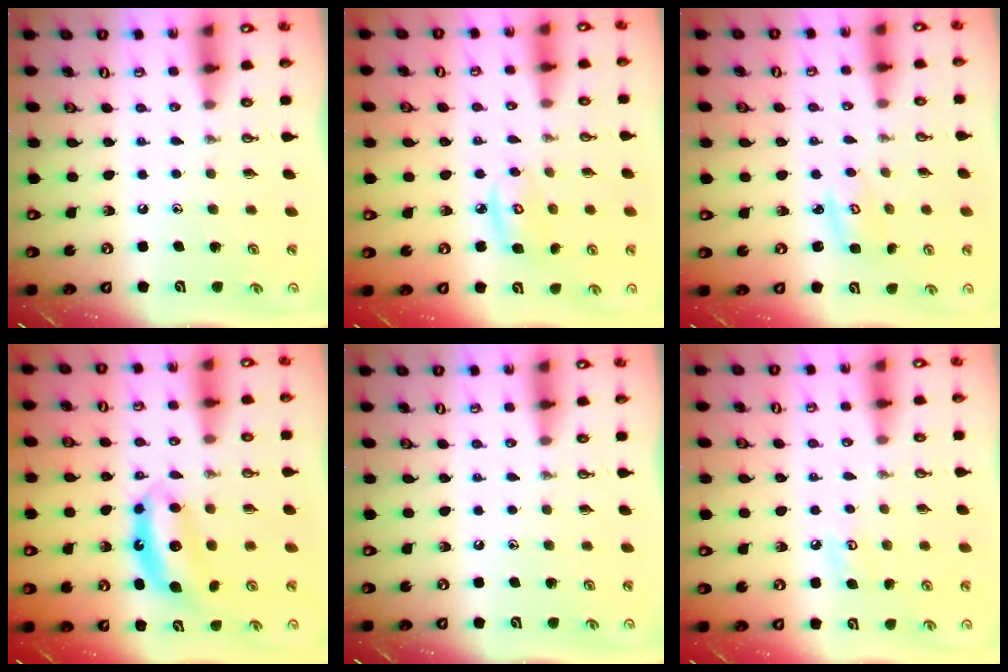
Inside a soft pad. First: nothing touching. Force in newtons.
{"total": 5.2, "press": 5.2, "slide": 0.2}
{"total": 2.7, "press": 2.7, "slide": 0.1}
{"total": 6.5, "press": 6.5, "slide": 0.3}
{"total": 0.0}
{"total": 5.9, "press": 5.8, "slide": 0.7}